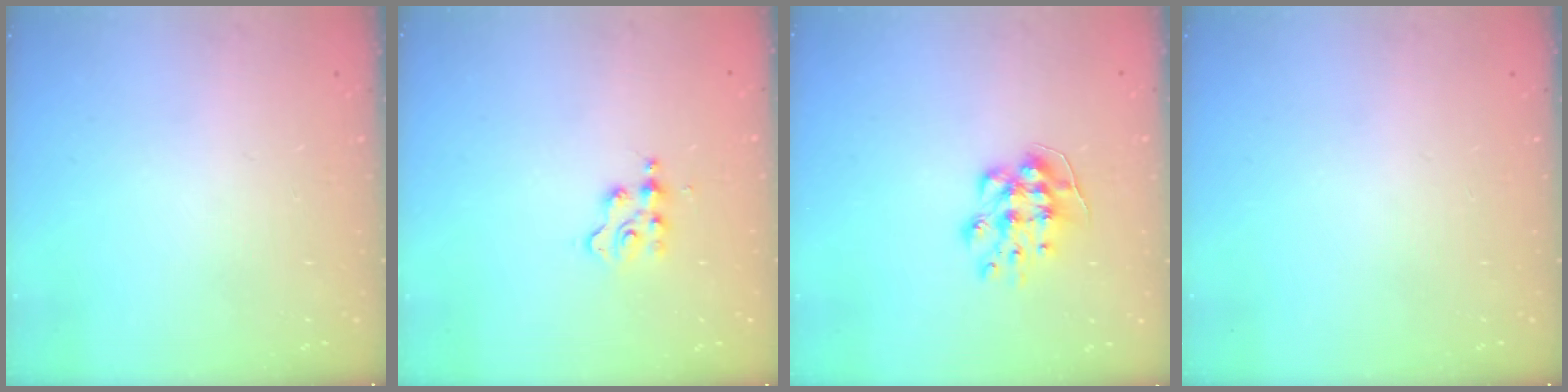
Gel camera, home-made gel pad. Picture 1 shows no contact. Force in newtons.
{"total": 2.1, "press": 2.1, "slide": 0.3}
{"total": 9.2, "press": 9.2, "slide": 0.2}
{"total": 0.0}